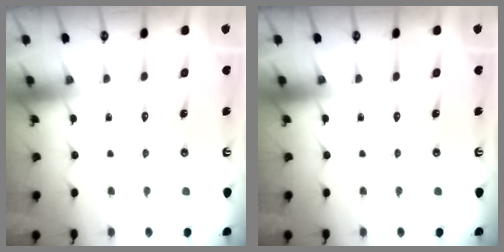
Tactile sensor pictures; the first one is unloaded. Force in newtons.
{"total": 0.0}